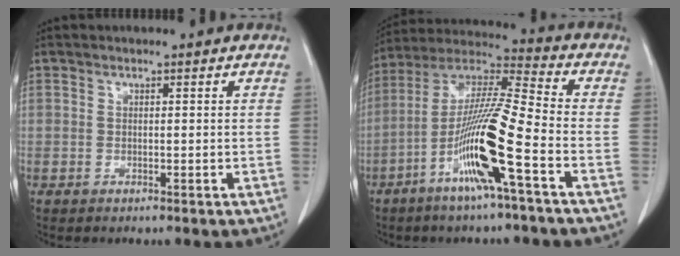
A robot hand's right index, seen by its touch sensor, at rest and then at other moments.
{"total": 15.0, "force": [-6.0, -0.3, 13.8], "torque": [-0.277, -0.004, -0.120]}